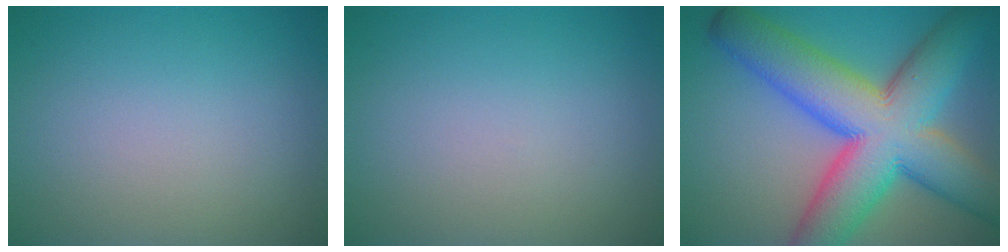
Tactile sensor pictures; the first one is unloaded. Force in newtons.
{"total": 0.0}
{"total": 14.1, "press": 14.1, "slide": 0.4}